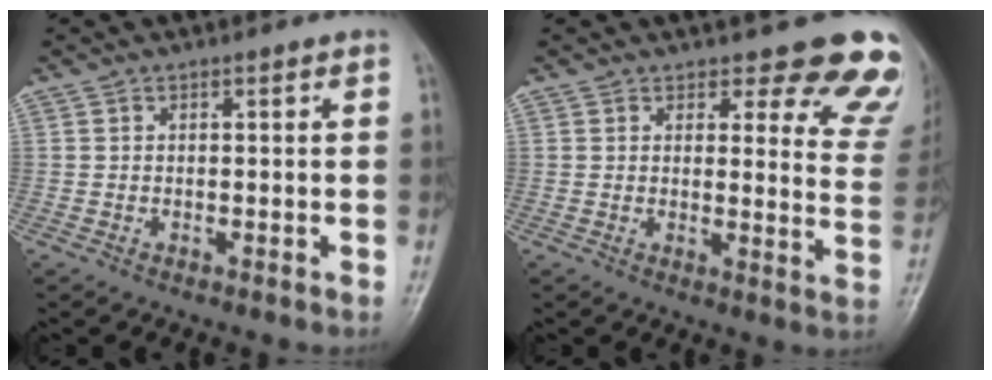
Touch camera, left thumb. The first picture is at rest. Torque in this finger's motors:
{"motor_torque": [0.39, 0.37, -0.14, -0.53, 0.06]}